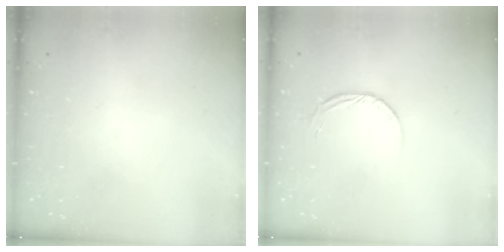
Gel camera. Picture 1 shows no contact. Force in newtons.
{"total": 3.5, "press": 3.5, "slide": 0.3}